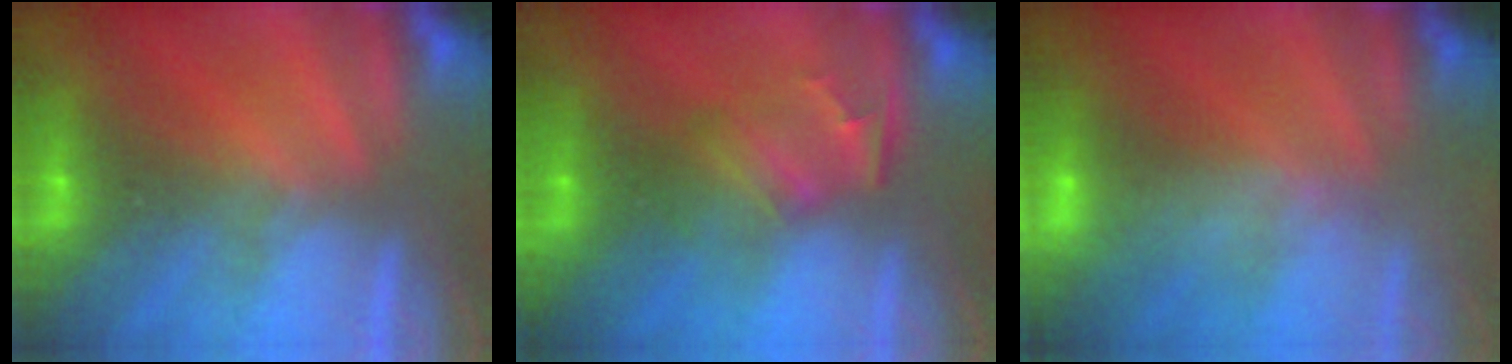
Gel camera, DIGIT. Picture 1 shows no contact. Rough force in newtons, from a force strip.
{"total": 2.5}
{"total": 2.5}